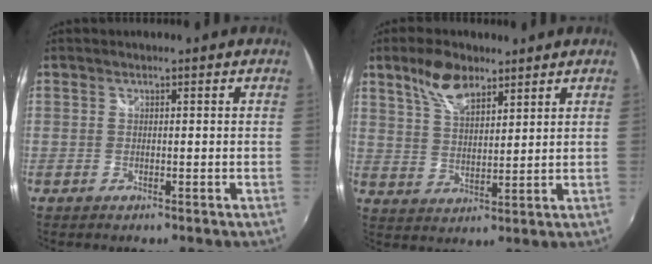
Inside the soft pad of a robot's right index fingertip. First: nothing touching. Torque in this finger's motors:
{"motor_torque": [0.76, 0.65, 0.14, 0.06]}